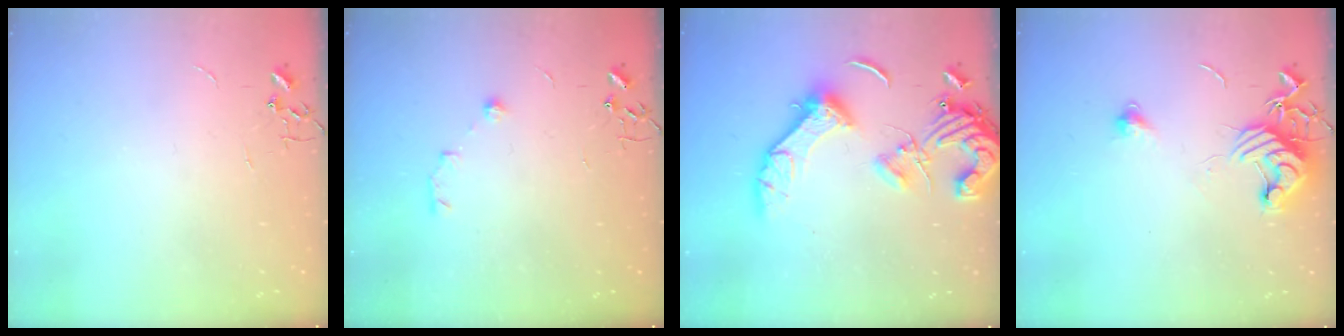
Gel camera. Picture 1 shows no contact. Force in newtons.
{"total": 7.3, "press": 7.2, "slide": 1.4}
{"total": 17.1, "press": 17.0, "slide": 2.2}
{"total": 12.2, "press": 12.2, "slide": 1.3}